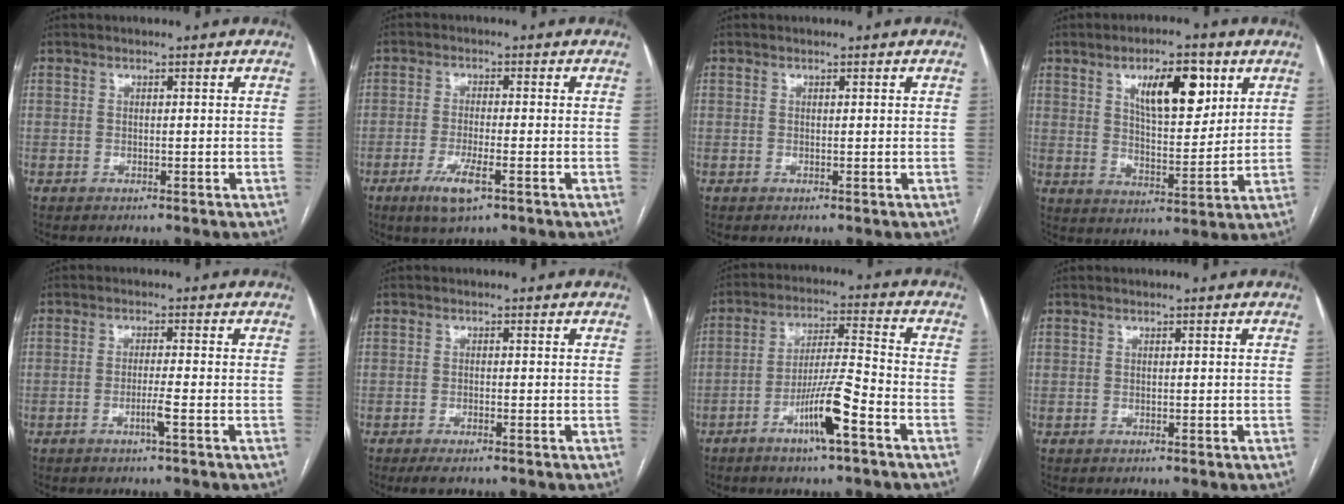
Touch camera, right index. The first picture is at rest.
{"total": 5.2, "force": [-2.6, 0.7, 4.4], "torque": [-0.089, -0.012, -0.048]}
{"total": 0.0}
{"total": 11.3, "force": [5.2, 4.0, 9.2], "torque": [-0.151, 0.006, 0.090]}
{"total": 2.5, "force": [-1.1, -0.5, 2.2], "torque": [-0.043, -0.004, -0.022]}
{"total": 2.3, "force": [-1.6, 0.3, 1.6], "torque": [-0.030, -0.007, -0.029]}
{"total": 9.4, "force": [-4.8, 0.2, 8.1], "torque": [-0.152, 0.000, -0.087]}
{"total": 0.0}